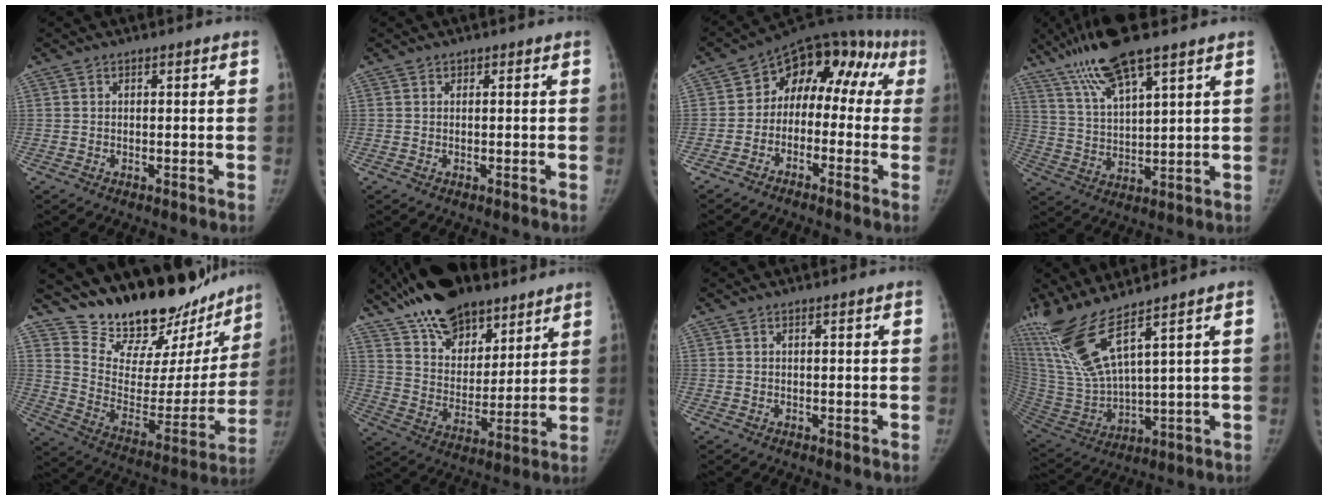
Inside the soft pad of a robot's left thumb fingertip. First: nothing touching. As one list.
[{"total": 0.0}, {"total": 14.6, "force": [0.3, 10.6, 10.1], "torque": [-0.070, 0.073, -0.012]}, {"total": 12.7, "force": [8.8, 1.9, 8.9], "torque": [-0.181, -0.025, 0.178]}, {"total": 27.1, "force": [23.0, 10.1, 10.2], "torque": [-0.115, -0.142, 0.340]}, {"total": 19.8, "force": [14.8, 9.6, 9.0], "torque": [-0.126, -0.051, 0.256]}, {"total": 0.0}, {"total": 15.0, "force": [10.4, 1.2, 10.8], "torque": [-0.244, -0.059, 0.225]}]